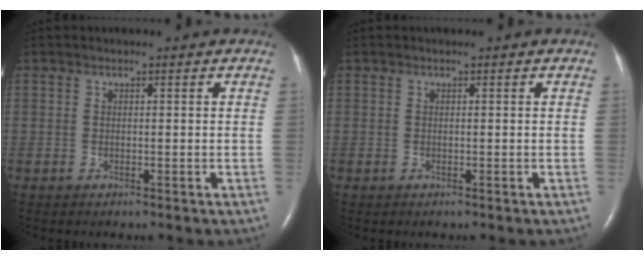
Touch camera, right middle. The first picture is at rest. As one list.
[{"total": 0.0}]